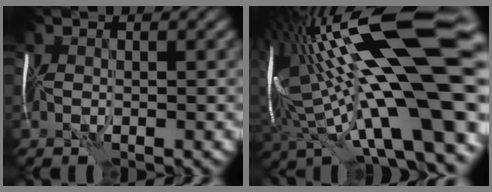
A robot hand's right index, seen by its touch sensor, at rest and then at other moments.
{"total": 20.9, "force": [3.5, 6.1, 19.7], "torque": [-0.336, 0.000, 0.060]}